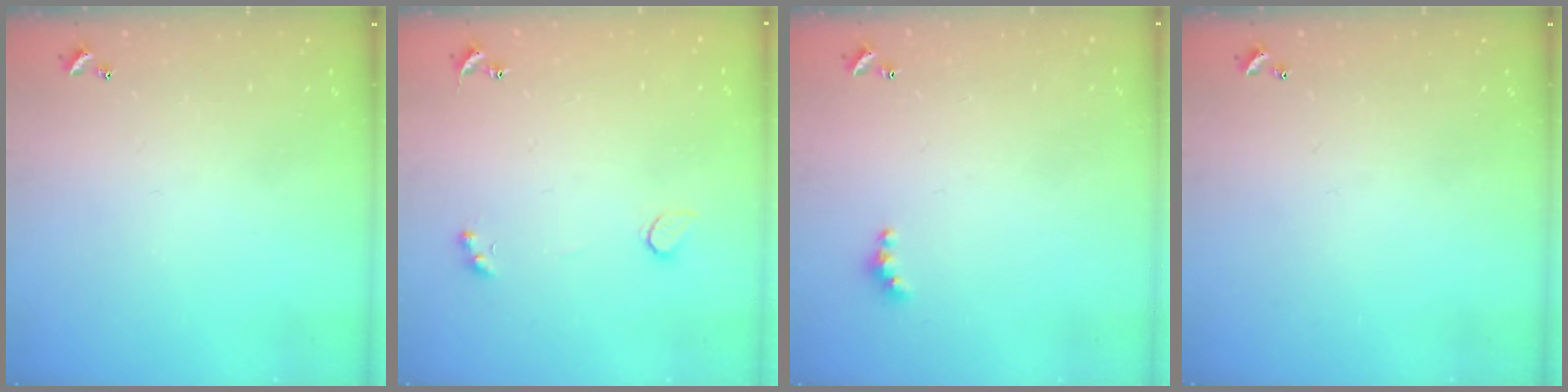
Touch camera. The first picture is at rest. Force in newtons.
{"total": 2.1, "press": 1.9, "slide": 1.0}
{"total": 2.8, "press": 2.8, "slide": 0.5}
{"total": 0.0}